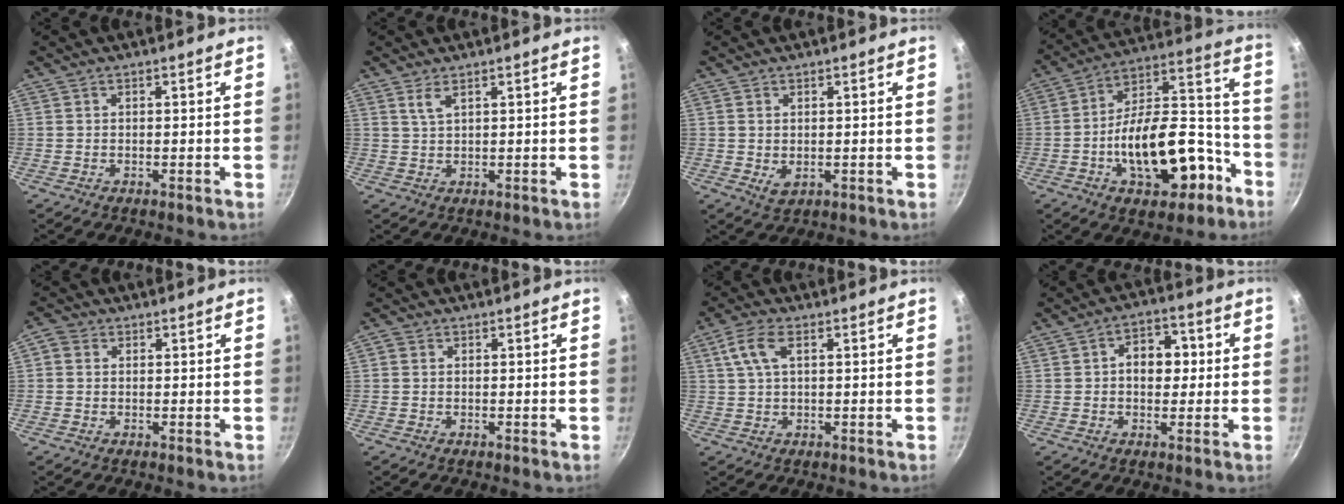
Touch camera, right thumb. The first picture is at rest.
{"total": 2.1, "force": [1.2, 0.7, 1.5], "torque": [-0.033, -0.006, 0.029]}
{"total": 2.6, "force": [0.1, 1.7, 1.9], "torque": [-0.033, -0.005, 0.007]}
{"total": 22.4, "force": [-8.5, 11.9, 17.0], "torque": [-0.220, 0.087, -0.116]}
{"total": 2.6, "force": [0.3, 2.3, 1.0], "torque": [-0.016, 0.007, -0.004]}
{"total": 1.1, "force": [0.0, 1.1, 0.4], "torque": [-0.007, 0.005, -0.002]}
{"total": 5.5, "force": [1.8, 2.7, 4.4], "torque": [-0.092, 0.013, 0.036]}
{"total": 7.6, "force": [0.6, 5.5, 5.2], "torque": [-0.036, 0.014, 0.001]}